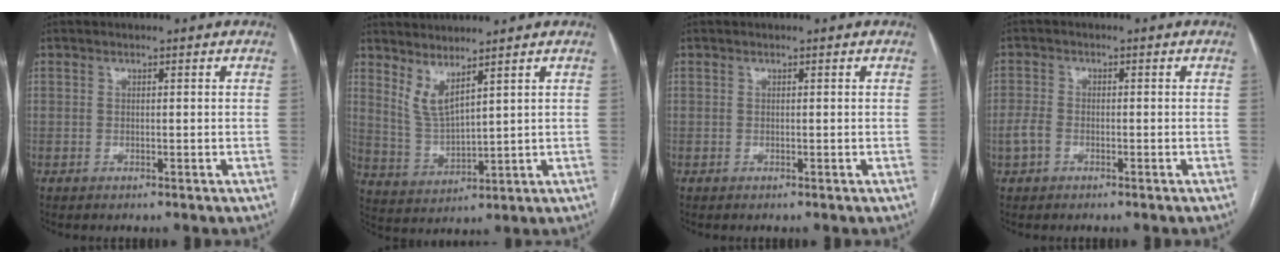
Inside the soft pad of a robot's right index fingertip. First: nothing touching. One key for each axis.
{"total": 5.2, "fx": 3.9, "fy": 0.6, "fz": 3.4, "tx": -0.079, "ty": -0.022, "tz": 0.092}
{"total": 0.0}
{"total": 2.7, "fx": -1.2, "fy": 1.7, "fz": 1.7, "tx": -0.045, "ty": 0.004, "tz": -0.021}